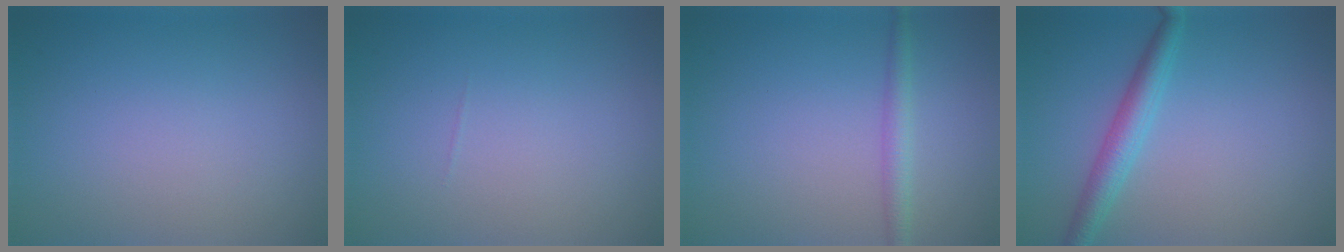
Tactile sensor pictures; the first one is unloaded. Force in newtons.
{"total": 0.0}
{"total": 1.8, "press": 1.8, "slide": 0.0}
{"total": 2.9, "press": 2.9, "slide": 0.1}